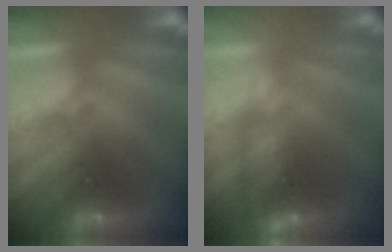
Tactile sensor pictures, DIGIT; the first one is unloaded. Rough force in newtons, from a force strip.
{"total": 4.8}